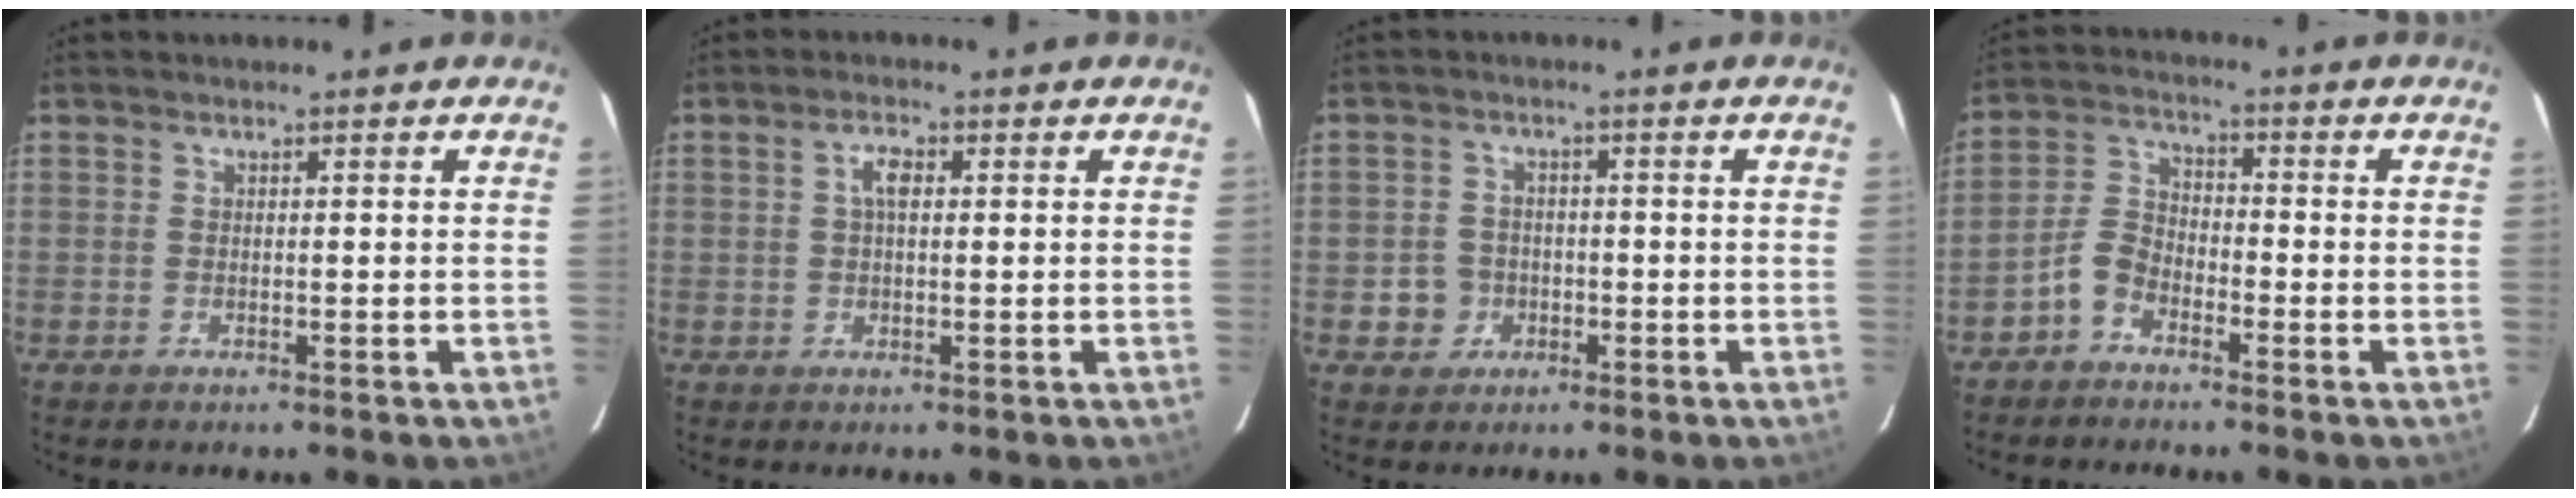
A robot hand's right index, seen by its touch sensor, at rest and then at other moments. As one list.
[{"total": 2.8, "force": [0.5, 1.2, 2.5], "torque": [-0.047, 0.009, 0.009]}, {"total": 4.5, "force": [-1.5, 4.2, 0.4], "torque": [-0.012, 0.018, -0.021]}, {"total": 5.2, "force": [-3.6, 3.0, 2.3], "torque": [-0.053, 0.018, -0.079]}]